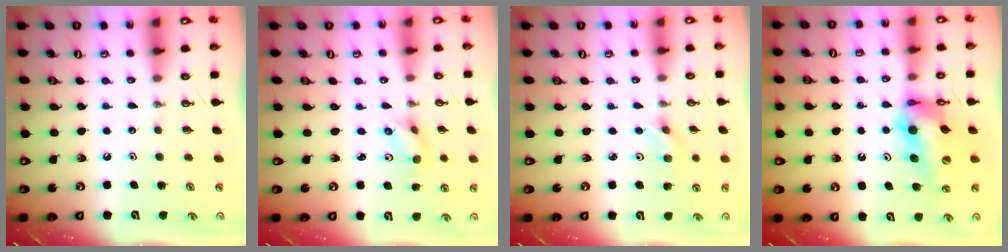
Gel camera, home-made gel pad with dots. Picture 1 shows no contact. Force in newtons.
{"total": 2.9, "press": 1.1, "slide": 2.7}
{"total": 2.1, "press": 2.0, "slide": 0.6}
{"total": 14.2, "press": 14.1, "slide": 1.6}